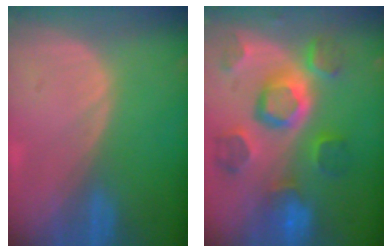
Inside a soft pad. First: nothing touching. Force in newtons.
{"total": 11.6, "press": 10.0, "slide": 5.8}